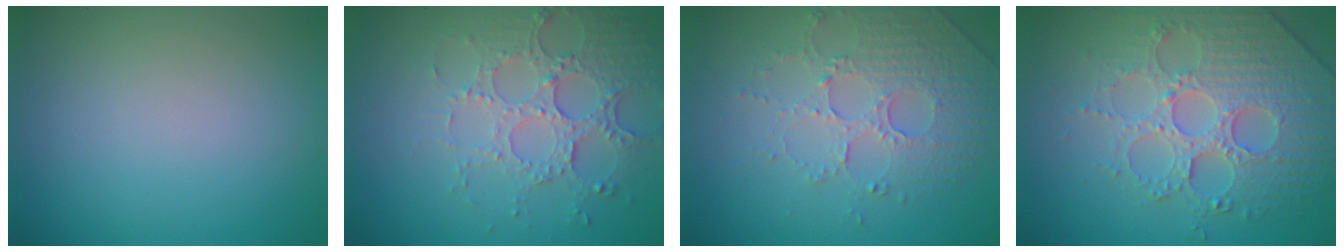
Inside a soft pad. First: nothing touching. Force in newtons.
{"total": 4.5, "press": 3.5, "slide": 2.7}
{"total": 5.0, "press": 3.4, "slide": 3.7}
{"total": 5.8, "press": 5.3, "slide": 2.4}